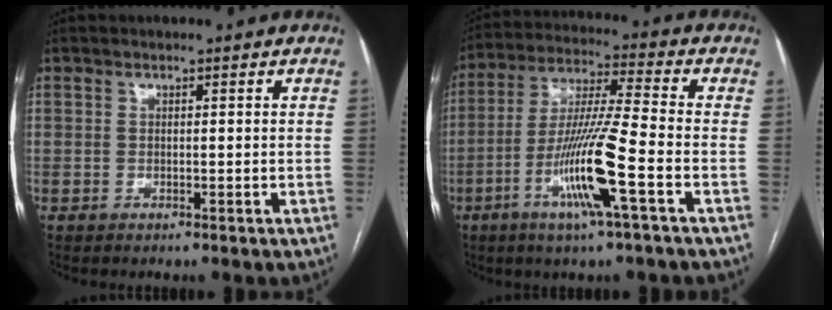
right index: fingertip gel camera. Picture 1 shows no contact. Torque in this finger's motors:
{"motor_torque": [1.93, -0.21, 1.05, 0.21]}